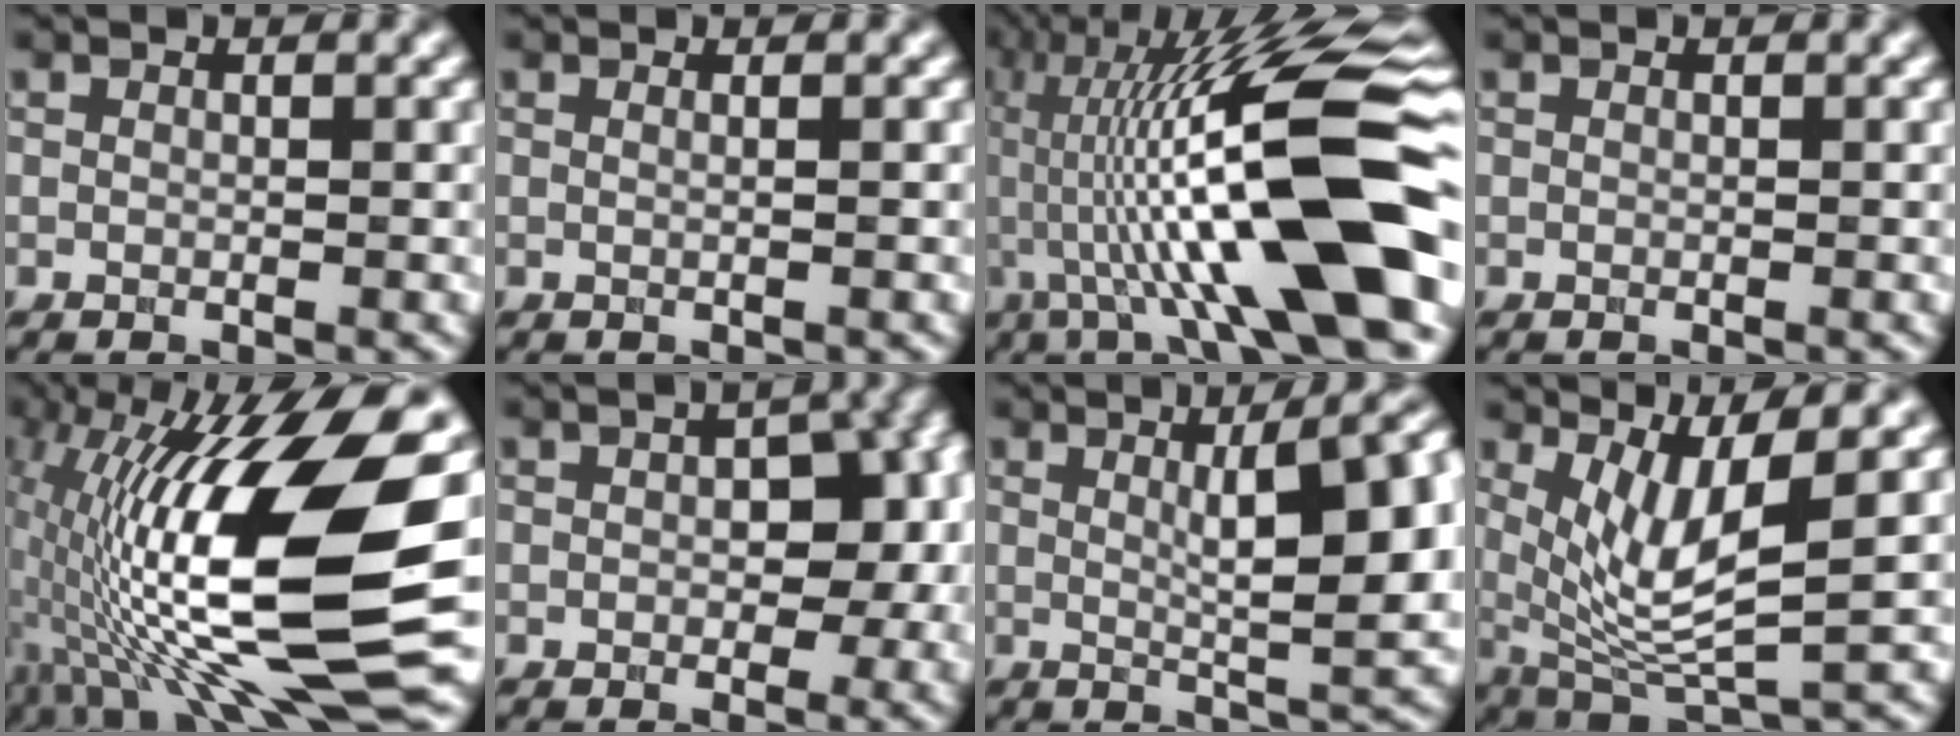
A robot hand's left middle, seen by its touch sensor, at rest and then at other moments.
{"total": 0.9, "force": [0.2, 0.5, 0.7], "torque": [-0.005, 0.000, -0.010]}
{"total": 15.6, "force": [-1.3, 3.2, 15.2], "torque": [-0.259, 0.036, -0.016]}
{"total": 0.0}
{"total": 16.4, "force": [-1.0, 4.7, 15.6], "torque": [-0.292, 0.015, -0.012]}
{"total": 6.3, "force": [0.4, 3.8, 4.9], "torque": [-0.045, 0.002, 0.011]}
{"total": 10.1, "force": [1.6, 2.7, 9.6], "torque": [-0.107, 0.009, 0.029]}
{"total": 6.2, "force": [1.6, 1.7, 5.7], "torque": [-0.109, -0.015, 0.041]}